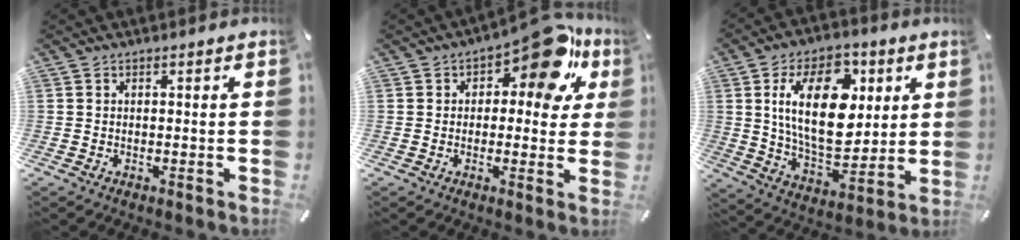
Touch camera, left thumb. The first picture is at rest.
{"total": 15.8, "force": [8.5, 7.2, 11.2], "torque": [-0.142, -0.050, 0.140]}
{"total": 20.5, "force": [5.8, 12.0, 15.5], "torque": [-0.287, -0.003, 0.094]}